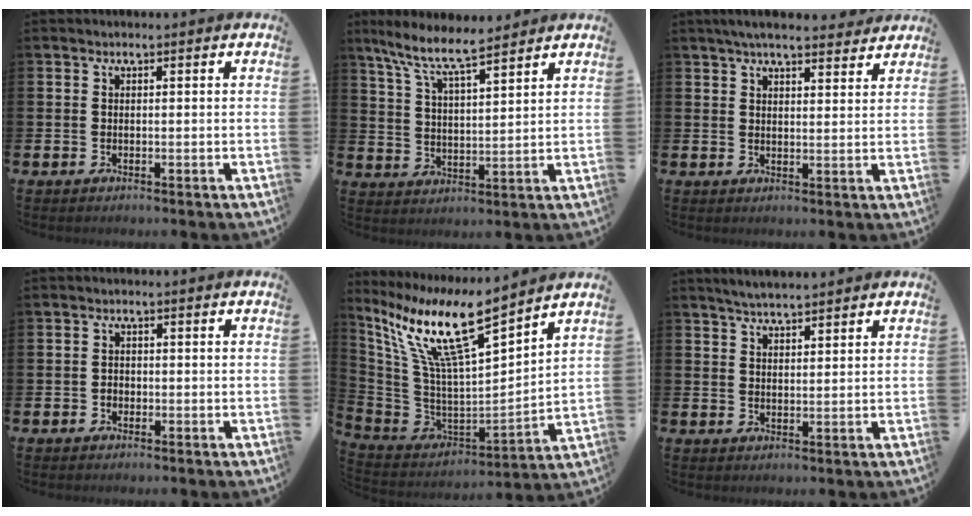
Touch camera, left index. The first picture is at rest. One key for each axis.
{"total": 8.5, "fx": 7.5, "fy": 1.1, "fz": 3.9, "tx": -0.100, "ty": -0.031, "tz": 0.135}
{"total": 5.1, "fx": 4.7, "fy": 0.8, "fz": 1.7, "tx": -0.029, "ty": -0.019, "tz": 0.084}
{"total": 1.1, "fx": -0.4, "fy": 0.9, "fz": 0.3, "tx": -0.002, "ty": 0.002, "tz": -0.010}
{"total": 12.9, "fx": 8.9, "fy": 2.4, "fz": 9.0, "tx": -0.221, "ty": -0.063, "tz": 0.147}
{"total": 3.8, "fx": 3.7, "fy": 0.4, "fz": 0.9, "tx": -0.020, "ty": -0.011, "tz": 0.067}